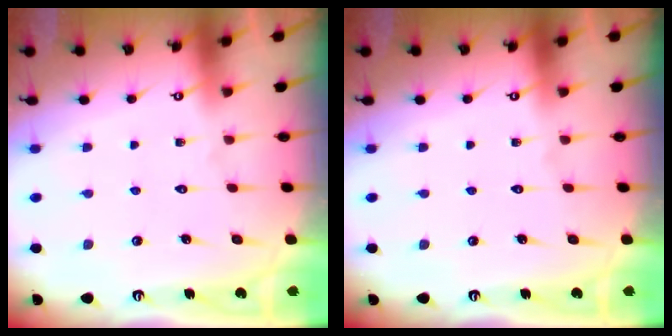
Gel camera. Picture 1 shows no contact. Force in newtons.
{"total": 0.0}